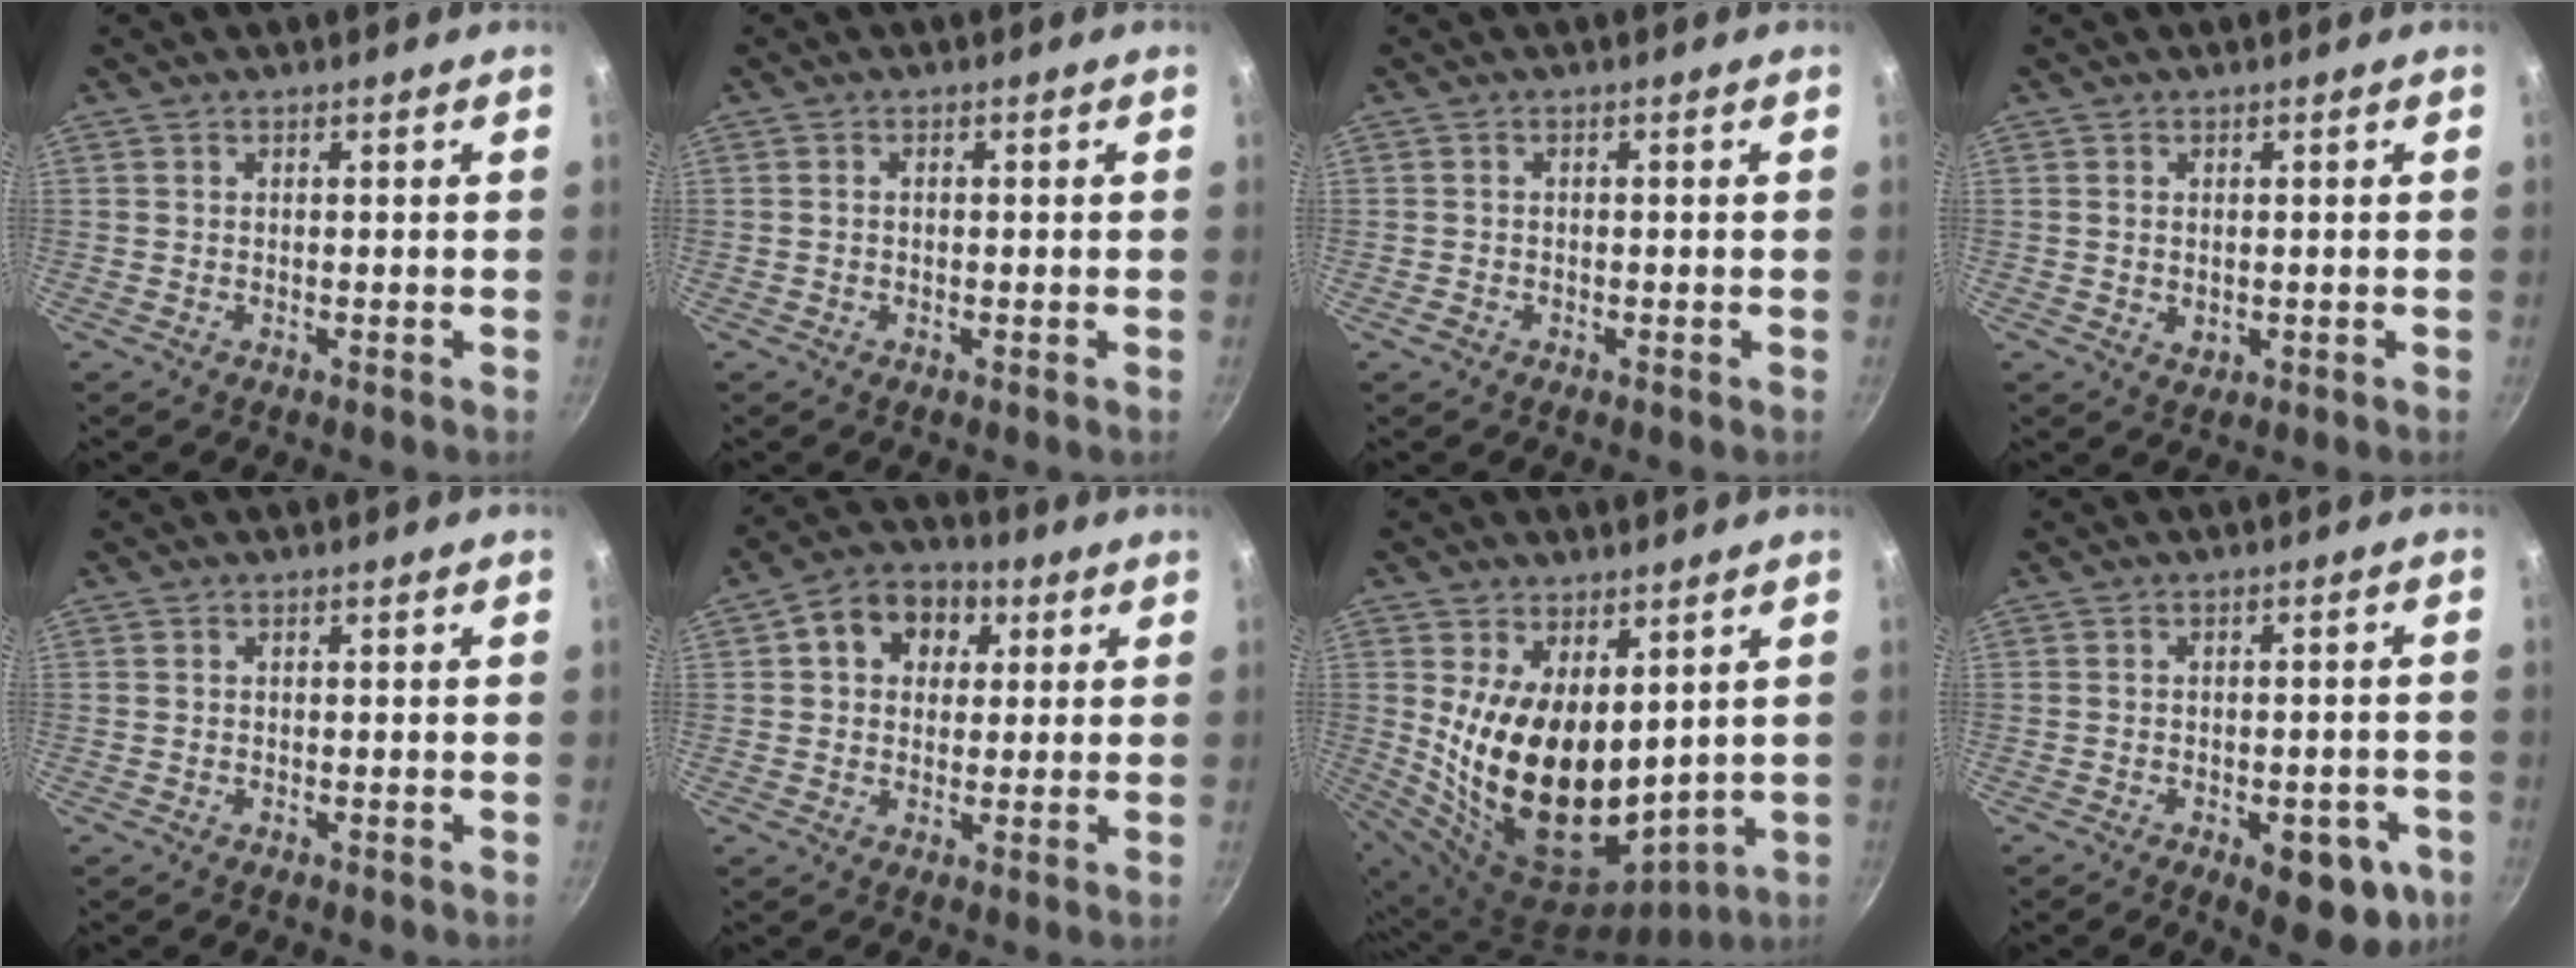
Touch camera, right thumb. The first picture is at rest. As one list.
[{"total": 0.7, "force": [-0.1, 0.6, 0.5], "torque": [-0.009, 0.005, -0.002]}, {"total": 1.1, "force": [-0.7, 0.8, 0.4], "torque": [-0.010, 0.004, -0.013]}, {"total": 1.8, "force": [0.2, 1.3, 1.2], "torque": [-0.018, -0.002, 0.005]}, {"total": 0.0}, {"total": 10.1, "force": [3.1, 8.0, 5.4], "torque": [-0.056, 0.013, 0.031]}, {"total": 20.4, "force": [3.6, 12.0, 16.1], "torque": [-0.265, -0.047, 0.091]}, {"total": 10.9, "force": [-4.2, 5.3, 8.5], "torque": [-0.066, 0.012, -0.047]}]